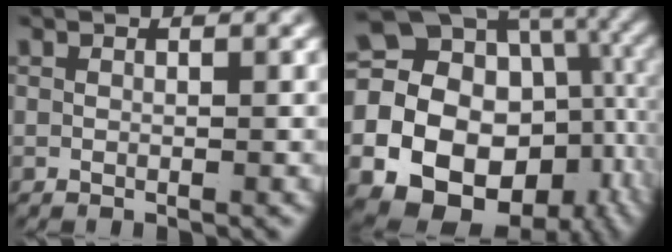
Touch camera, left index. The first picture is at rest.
{"total": 26.4, "force": [-4.2, 22.3, 13.4], "torque": [-0.316, -0.094, -0.061]}